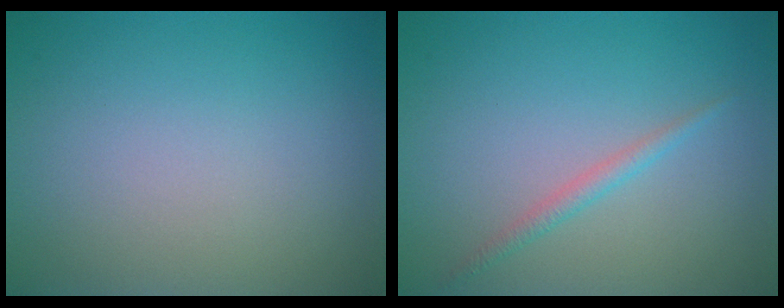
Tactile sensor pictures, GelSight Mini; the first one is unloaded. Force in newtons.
{"total": 1.3, "press": 1.3, "slide": 0.1}